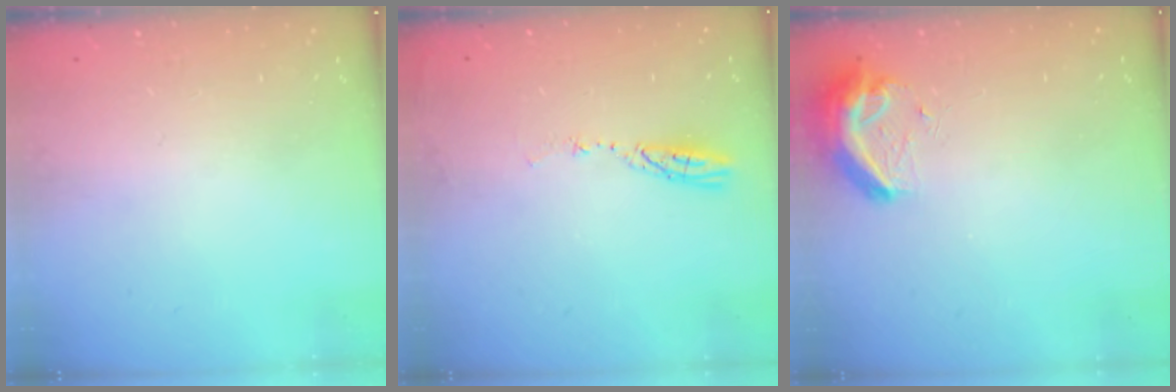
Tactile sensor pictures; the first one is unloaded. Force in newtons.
{"total": 3.8, "press": 3.8, "slide": 0.3}
{"total": 9.2, "press": 9.1, "slide": 1.1}